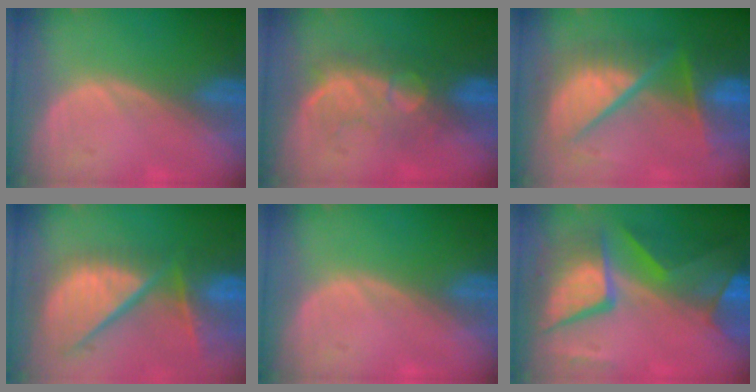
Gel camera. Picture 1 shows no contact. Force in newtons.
{"total": 8.2, "press": 7.8, "slide": 2.5}
{"total": 10.7, "press": 10.6, "slide": 1.4}
{"total": 13.1, "press": 10.9, "slide": 7.2}
{"total": 0.0}
{"total": 11.6, "press": 11.6, "slide": 1.4}